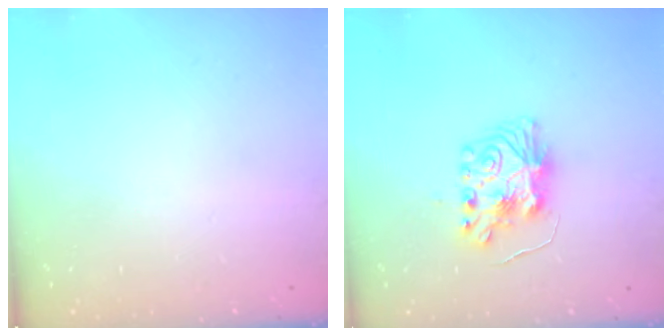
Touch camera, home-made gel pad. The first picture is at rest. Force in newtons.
{"total": 9.0, "press": 9.0, "slide": 0.5}